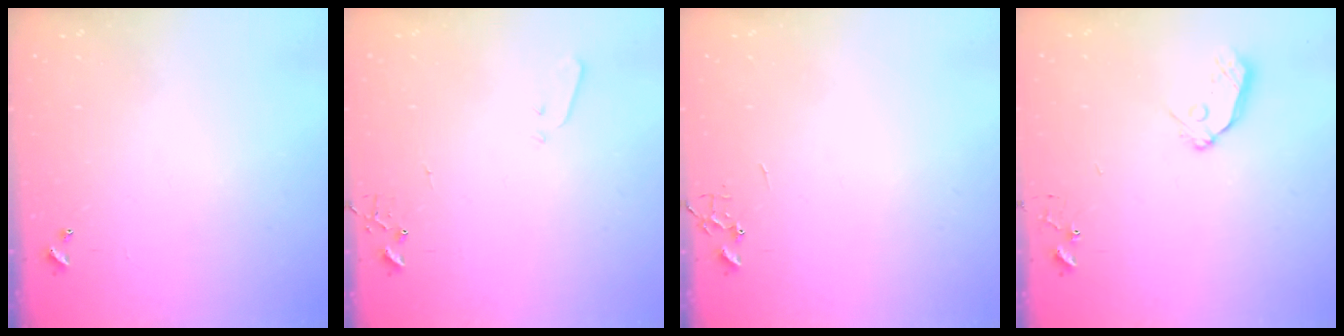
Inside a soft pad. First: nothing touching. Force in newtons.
{"total": 3.3, "press": 3.3, "slide": 0.4}
{"total": 0.0}
{"total": 8.4, "press": 8.4, "slide": 0.7}